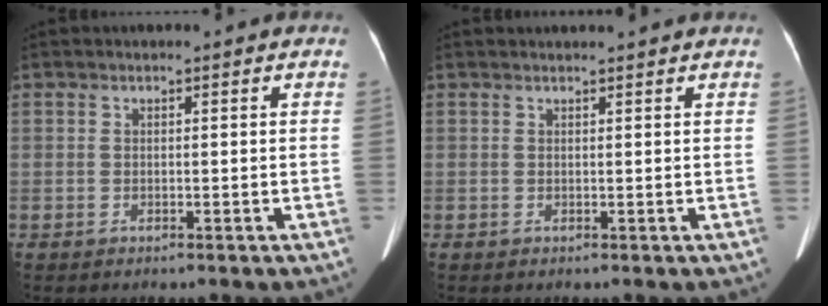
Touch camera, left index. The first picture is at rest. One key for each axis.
{"total": 3.5, "fx": 3.4, "fy": 0.2, "fz": 0.7, "tx": -0.010, "ty": 0.024, "tz": 0.042}